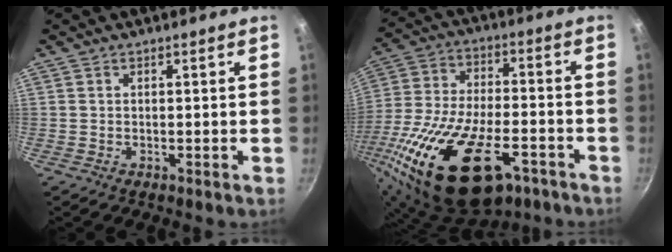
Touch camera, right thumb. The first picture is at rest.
{"total": 28.6, "force": [-13.2, 14.1, 21.1], "torque": [-0.397, 0.022, -0.225]}